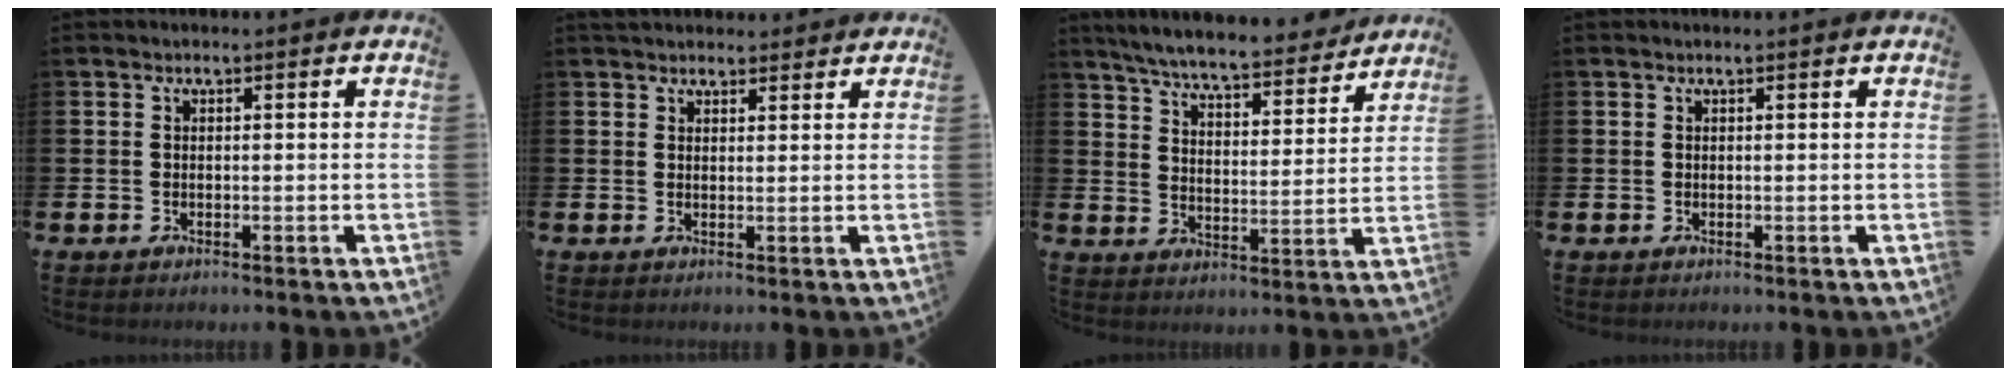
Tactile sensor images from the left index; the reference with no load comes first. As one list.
[{"total": 2.7, "force": [2.6, 0.9, 0.1], "torque": [0.005, -0.009, 0.045]}, {"total": 6.7, "force": [6.4, 0.5, 1.9], "torque": [-0.055, -0.049, 0.106]}, {"total": 0.0}]